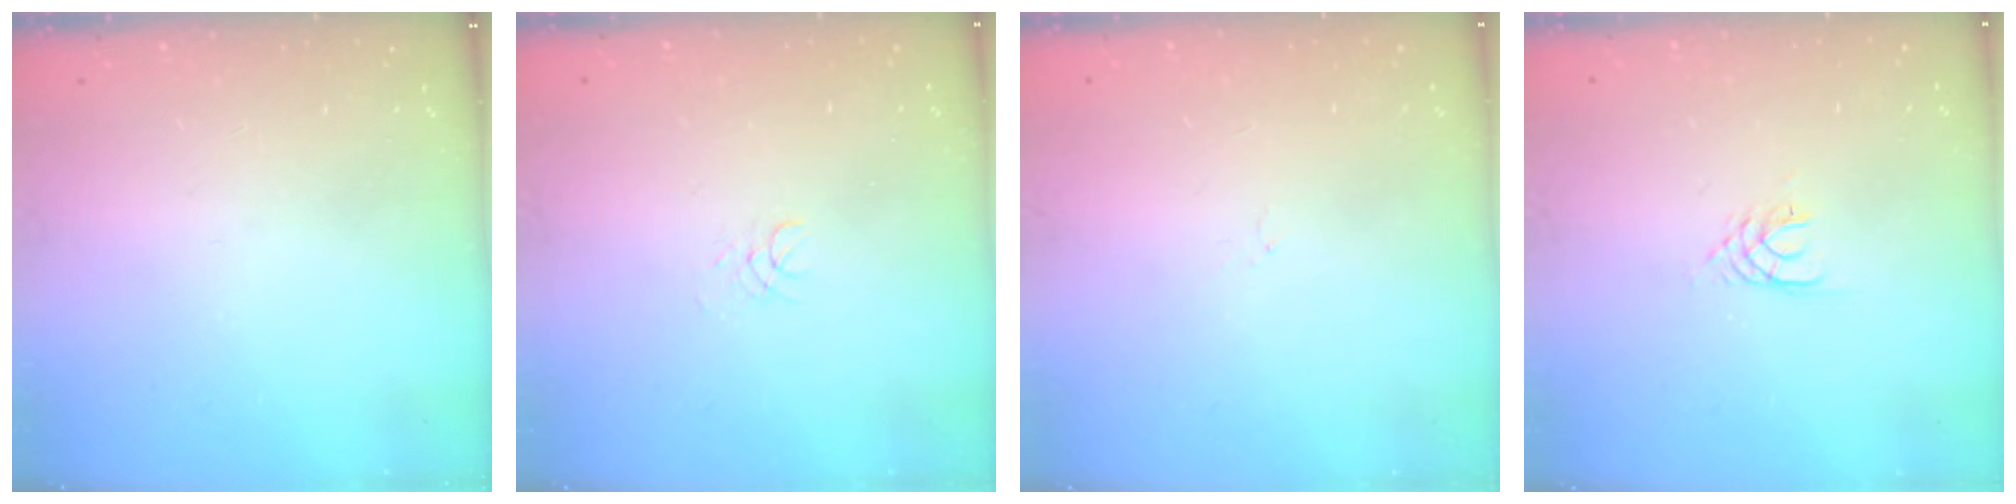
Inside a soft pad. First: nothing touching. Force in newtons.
{"total": 1.7, "press": 1.7, "slide": 0.2}
{"total": 0.0}
{"total": 3.2, "press": 3.2, "slide": 0.4}